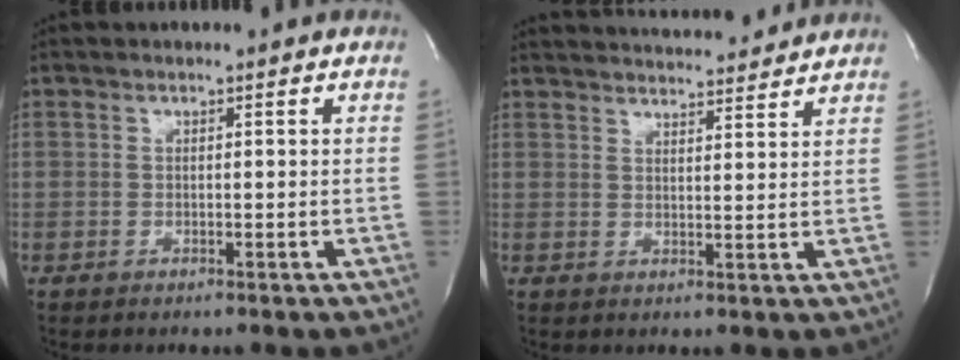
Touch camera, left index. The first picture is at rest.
{"total": 13.5, "force": [12.9, 1.7, 3.8], "torque": [-0.058, 0.018, 0.170]}